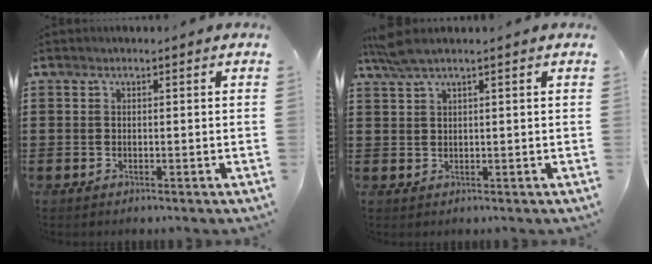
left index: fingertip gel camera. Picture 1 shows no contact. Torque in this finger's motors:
{"motor_torque": [0.46, -0.22, 0.39, 0.11]}